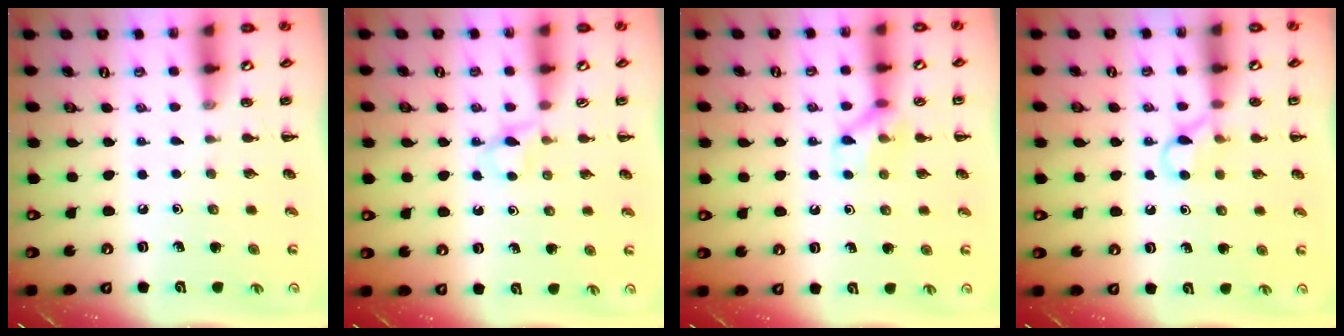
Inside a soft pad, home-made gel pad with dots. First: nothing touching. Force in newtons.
{"total": 3.1, "press": 2.8, "slide": 1.2}
{"total": 8.9, "press": 8.9, "slide": 0.7}
{"total": 6.1, "press": 5.9, "slide": 1.7}